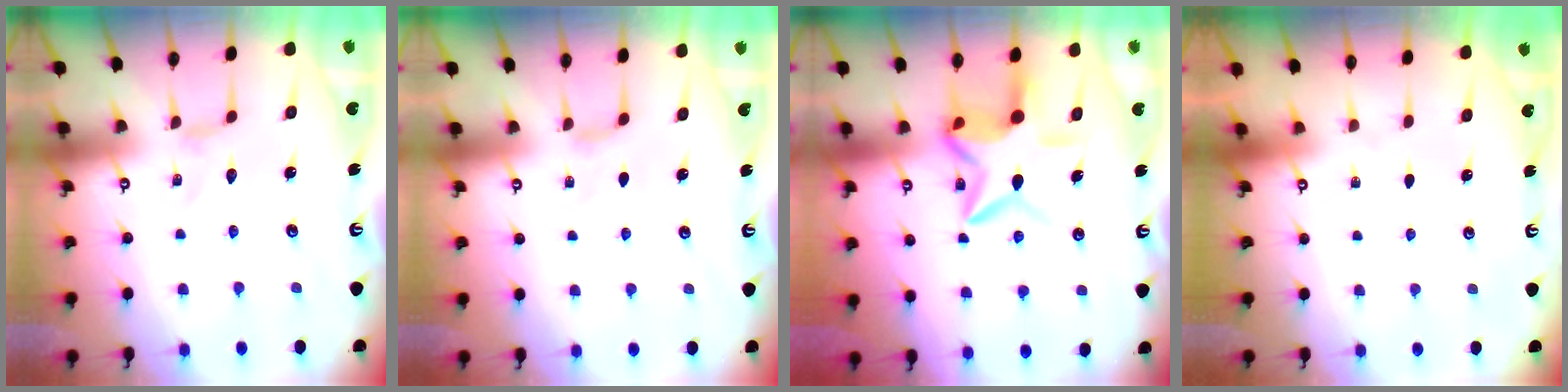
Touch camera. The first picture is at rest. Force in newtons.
{"total": 2.7, "press": 2.7, "slide": 0.6}
{"total": 10.9, "press": 10.8, "slide": 1.5}
{"total": 0.0}